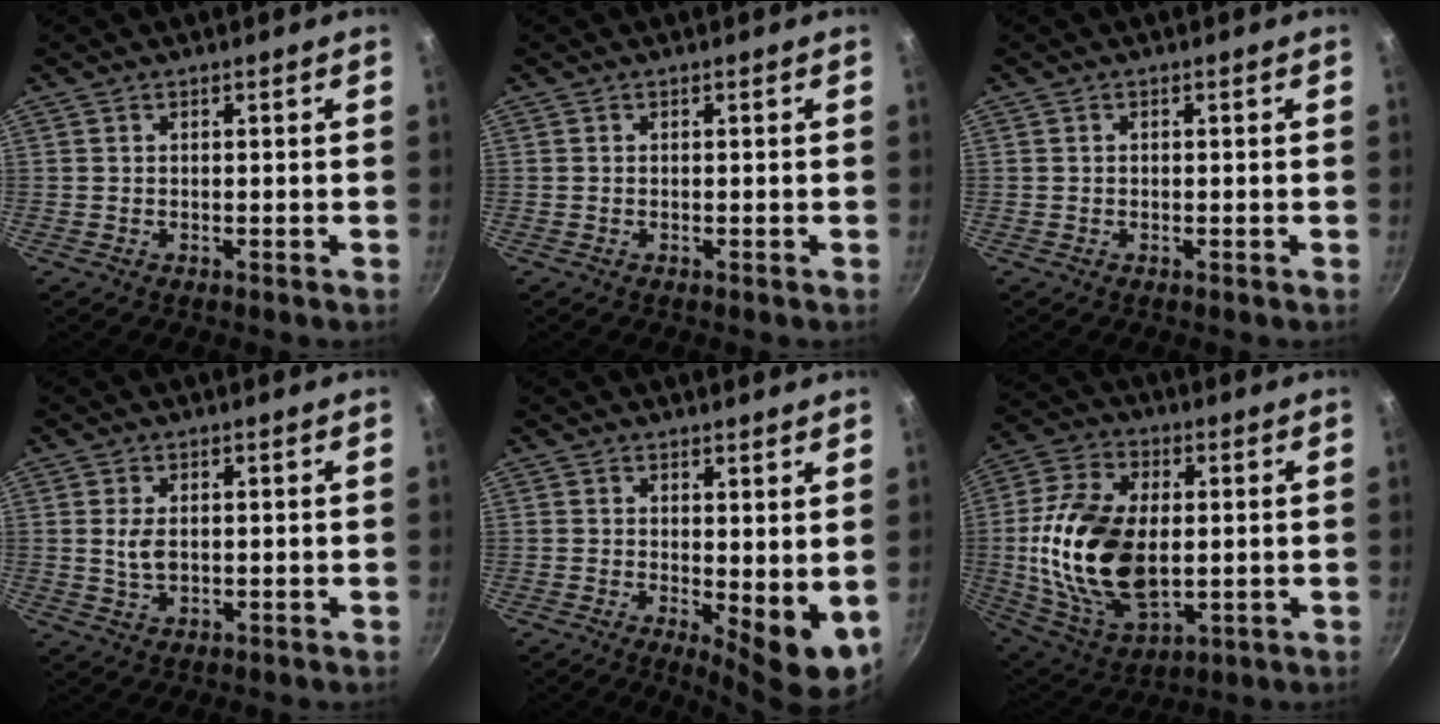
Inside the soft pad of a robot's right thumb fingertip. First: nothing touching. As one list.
[{"total": 0.0}, {"total": 0.5, "force": [0.1, 0.4, 0.3], "torque": [-0.003, 0.004, 0.002]}, {"total": 3.8, "force": [0.4, 2.3, 3.0], "torque": [-0.054, -0.005, 0.009]}, {"total": 7.5, "force": [0.8, 2.9, 6.9], "torque": [-0.082, -0.017, 0.018]}, {"total": 22.2, "force": [0.1, 13.3, 17.8], "torque": [-0.333, 0.002, 0.008]}]